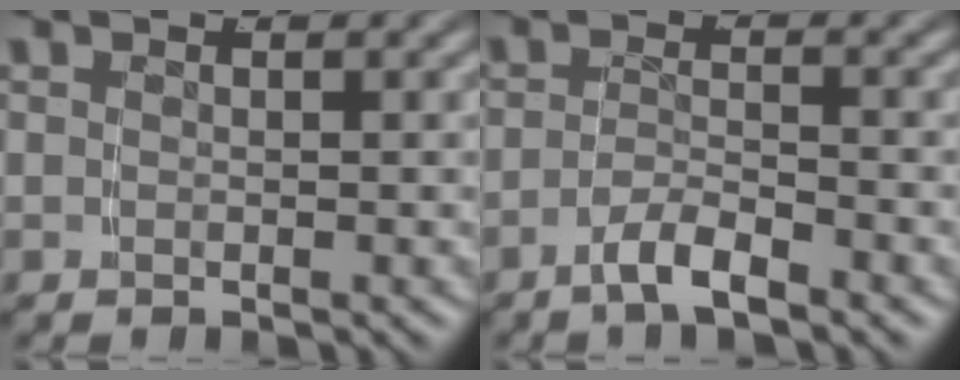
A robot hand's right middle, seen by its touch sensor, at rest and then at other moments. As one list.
[{"total": 2.8, "force": [-2.4, 0.2, 1.5], "torque": [-0.027, -0.003, -0.043]}]